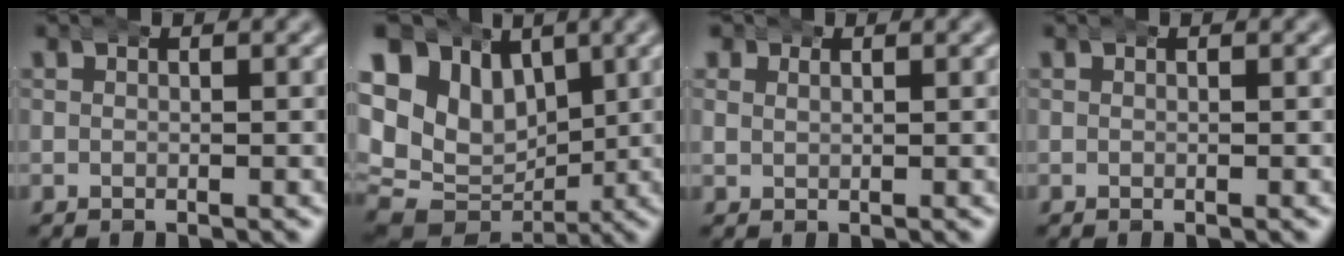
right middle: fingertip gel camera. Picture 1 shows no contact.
{"total": 16.1, "force": [2.1, 13.7, 8.3], "torque": [-0.164, -0.020, 0.027]}
{"total": 1.1, "force": [0.7, 0.8, 0.3], "torque": [-0.011, -0.001, 0.013]}
{"total": 0.0}